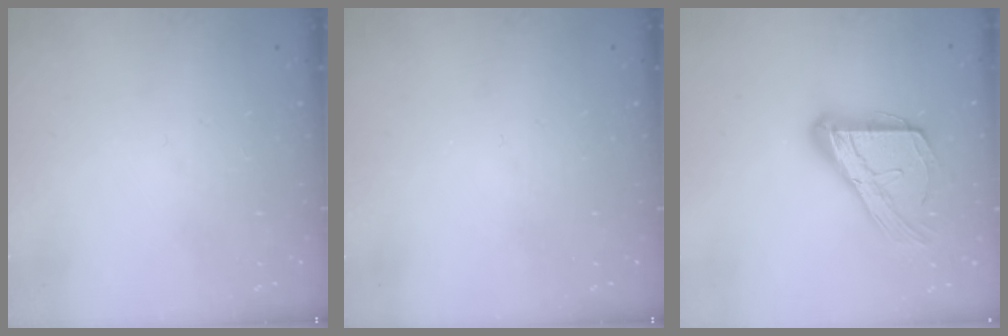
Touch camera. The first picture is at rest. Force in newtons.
{"total": 0.0}
{"total": 15.8, "press": 15.7, "slide": 1.0}